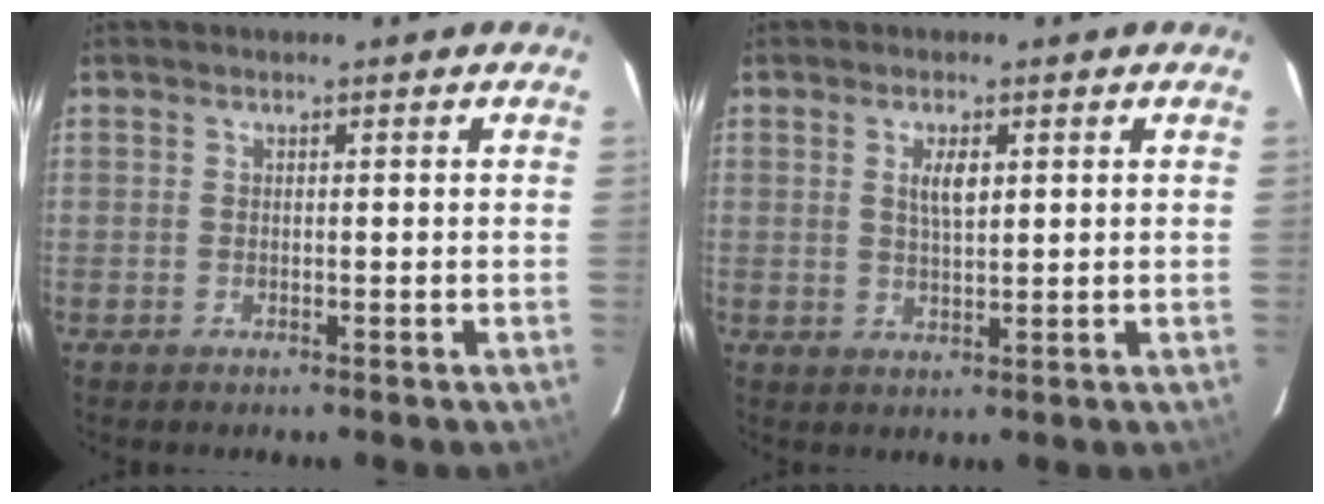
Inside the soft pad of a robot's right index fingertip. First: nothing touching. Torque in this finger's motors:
{"motor_torque": [0.20, 0.07, 0.21, 0.06]}